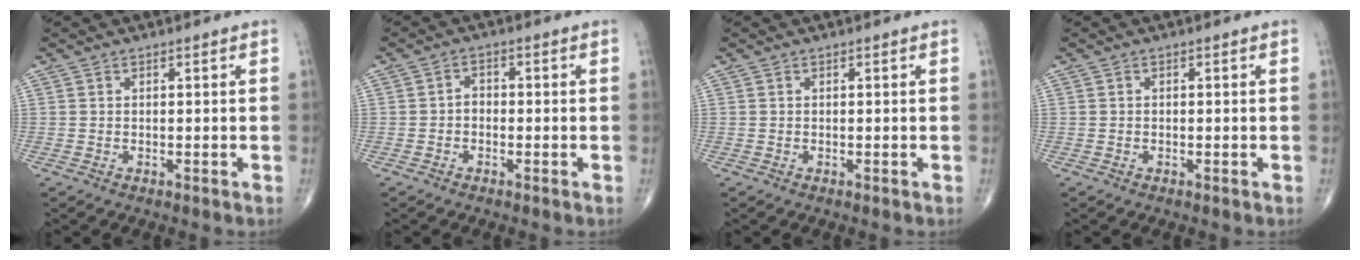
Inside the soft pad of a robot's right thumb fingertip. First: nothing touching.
{"total": 2.0, "force": [-0.7, 1.5, 1.1], "torque": [-0.004, 0.012, -0.021]}
{"total": 0.0}
{"total": 0.0}